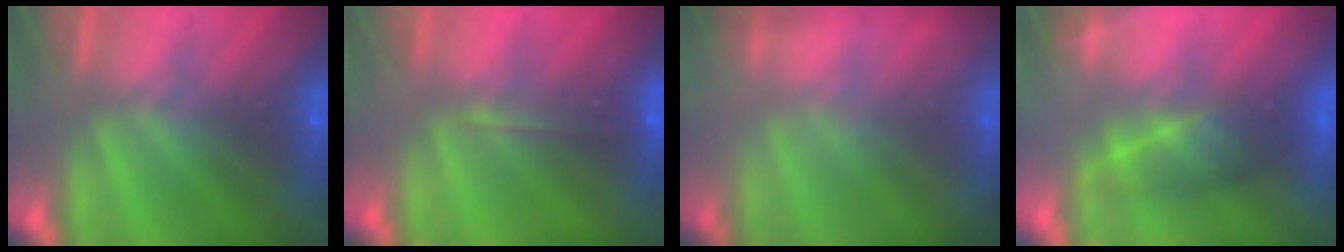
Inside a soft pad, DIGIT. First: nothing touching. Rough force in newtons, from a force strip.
{"total": 2.0}
{"total": 1.8}
{"total": 3.7}